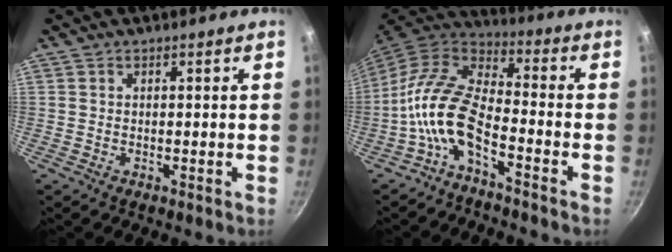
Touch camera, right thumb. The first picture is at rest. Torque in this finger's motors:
{"motor_torque": [0.61, 0.74, 1.57, -0.77, 0.64]}